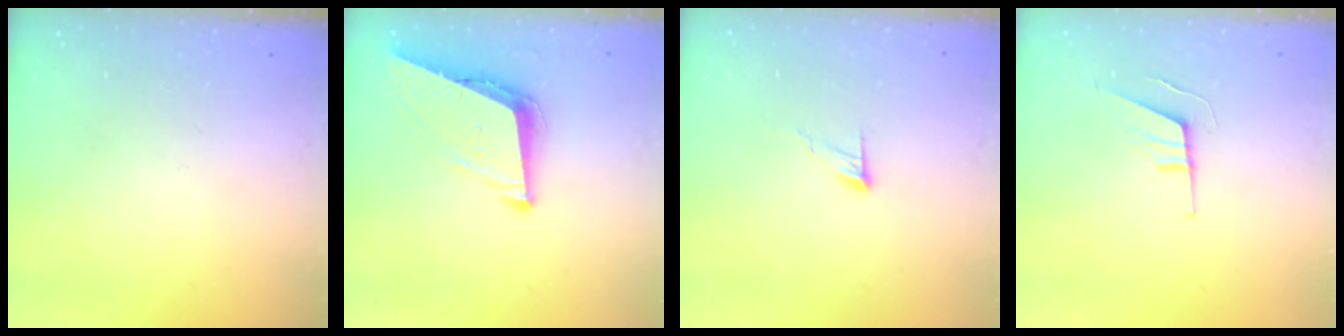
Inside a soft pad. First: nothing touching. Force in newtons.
{"total": 9.2, "press": 8.7, "slide": 2.9}
{"total": 6.5, "press": 6.5, "slide": 0.5}
{"total": 6.4, "press": 5.9, "slide": 2.5}